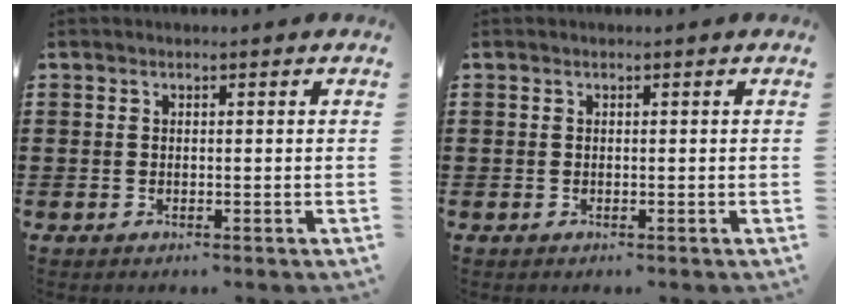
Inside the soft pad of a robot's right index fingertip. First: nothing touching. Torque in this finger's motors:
{"motor_torque": [0.00, 0.00, 0.00, 0.00]}